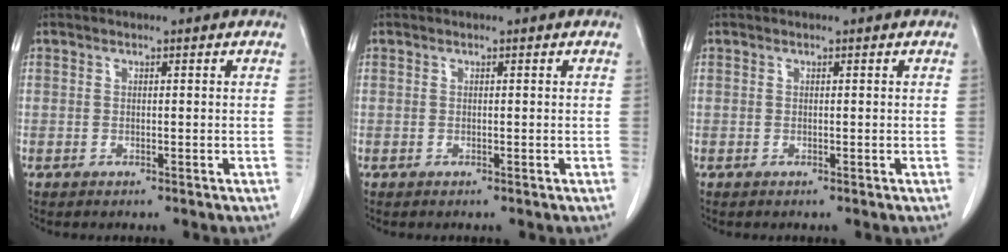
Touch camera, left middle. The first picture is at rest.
{"total": 0.0}
{"total": 0.0}